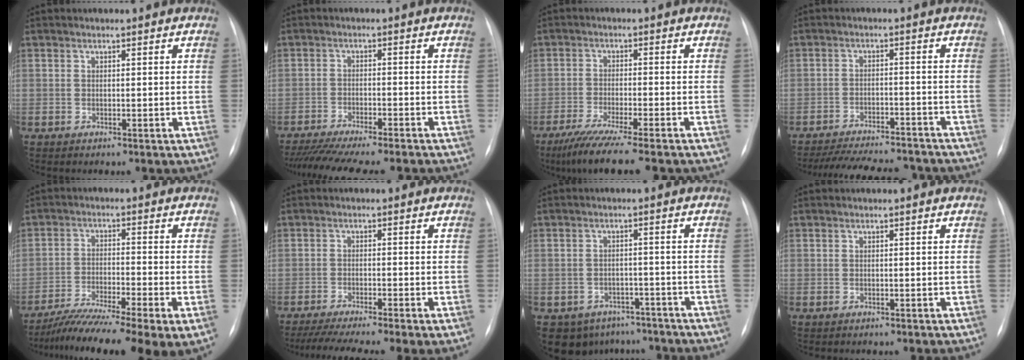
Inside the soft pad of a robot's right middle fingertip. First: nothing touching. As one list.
[{"total": 15.7, "force": [-13.9, 1.2, 7.2], "torque": [-0.117, -0.025, -0.198]}, {"total": 10.1, "force": [-8.0, -0.5, 6.2], "torque": [-0.098, -0.031, -0.129]}, {"total": 17.4, "force": [-15.8, 3.3, 6.6], "torque": [-0.134, -0.012, -0.217]}, {"total": 13.6, "force": [-9.3, 0.8, 9.8], "torque": [-0.159, -0.030, -0.156]}, {"total": 11.2, "force": [-8.5, 0.3, 7.3], "torque": [-0.115, -0.022, -0.135]}, {"total": 9.3, "force": [-6.9, 5.9, 1.6], "torque": [-0.022, 0.014, -0.083]}, {"total": 0.0}]